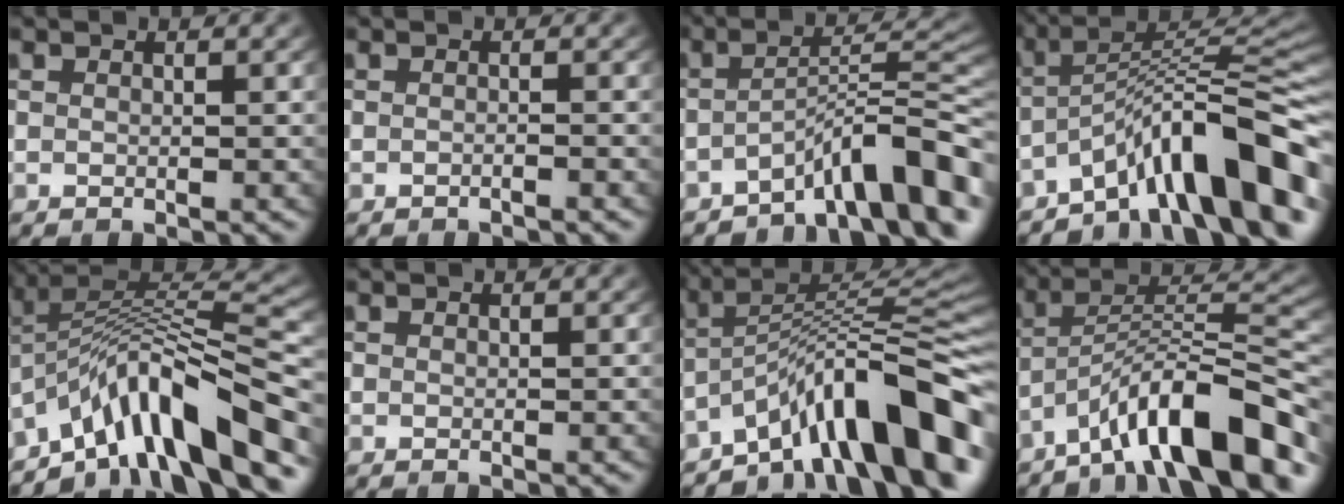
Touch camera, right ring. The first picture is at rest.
{"total": 0.8, "force": [-0.7, -0.3, 0.0], "torque": [-0.004, -0.001, -0.013]}
{"total": 8.1, "force": [-4.8, 2.4, 6.1], "torque": [-0.084, 0.000, -0.071]}
{"total": 11.0, "force": [-4.3, 4.9, 8.9], "torque": [-0.135, -0.009, -0.062]}
{"total": 10.8, "force": [-4.1, 5.6, 8.2], "torque": [-0.128, -0.003, -0.059]}
{"total": 0.0}
{"total": 12.1, "force": [-4.6, 5.7, 9.7], "torque": [-0.147, -0.011, -0.066]}
{"total": 9.2, "force": [-4.4, 3.3, 7.4], "torque": [-0.125, -0.003, -0.063]}